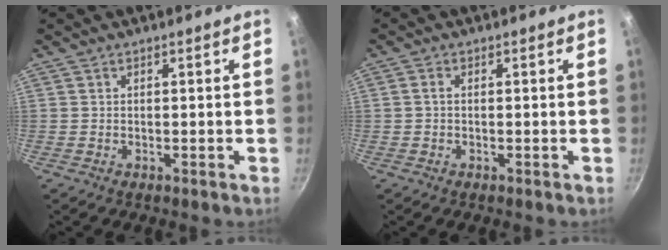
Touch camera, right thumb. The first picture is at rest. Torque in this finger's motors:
{"motor_torque": [-0.55, 0.21, 0.02, -0.15, 0.06]}